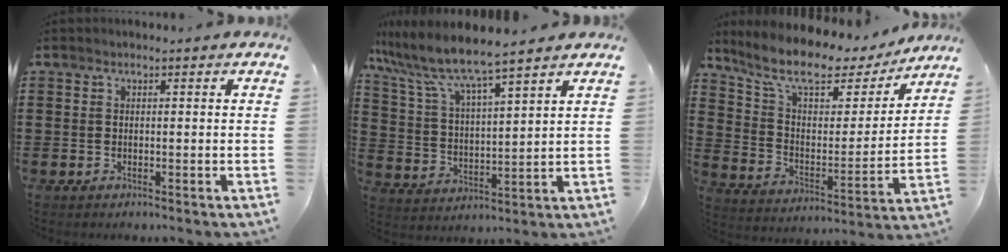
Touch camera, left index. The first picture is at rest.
{"total": 6.9, "force": [6.2, 0.0, 3.1], "torque": [-0.088, -0.037, 0.101]}
{"total": 9.8, "force": [7.9, 3.0, 5.0], "torque": [-0.125, -0.042, 0.133]}